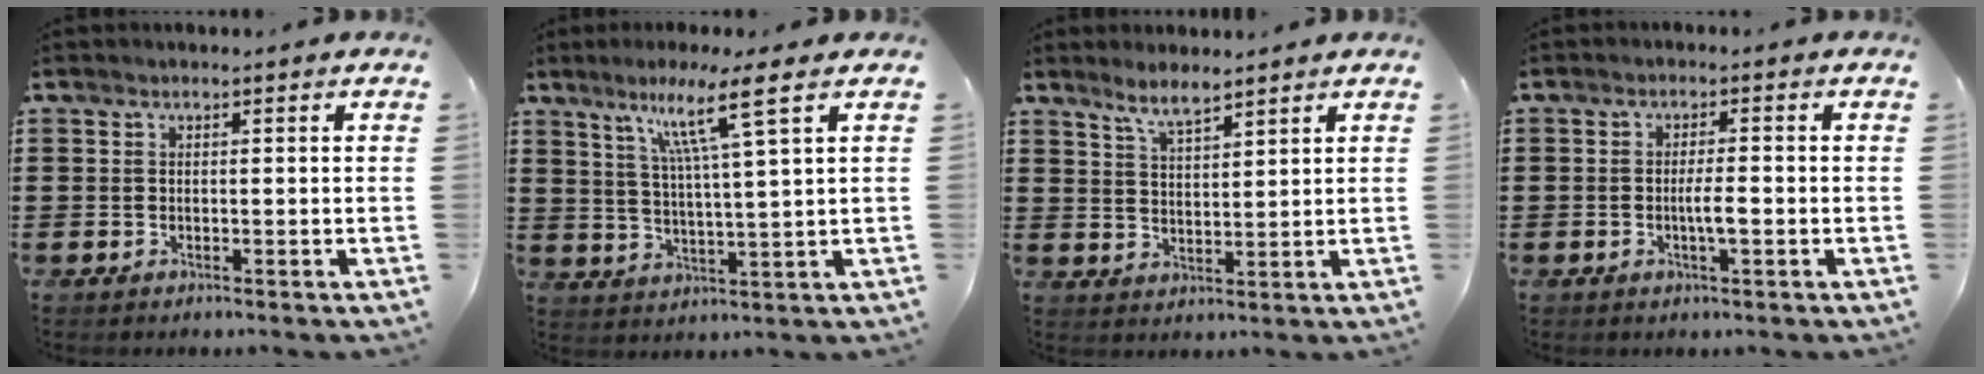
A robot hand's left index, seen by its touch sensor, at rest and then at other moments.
{"total": 9.1, "force": [5.2, -0.6, 7.4], "torque": [-0.150, -0.007, 0.083]}
{"total": 4.3, "force": [3.7, 0.8, 2.0], "torque": [-0.048, -0.003, 0.066]}
{"total": 3.1, "force": [-0.6, 0.5, 3.0], "torque": [-0.060, -0.002, -0.013]}